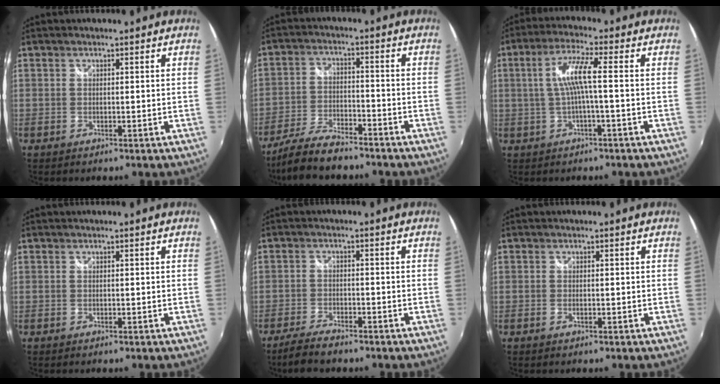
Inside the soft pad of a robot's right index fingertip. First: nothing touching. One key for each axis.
{"total": 10.5, "fx": -8.8, "fy": 2.9, "fz": 4.8, "tx": -0.120, "ty": -0.011, "tz": -0.163}
{"total": 6.2, "fx": -0.4, "fy": -0.1, "fz": 6.2, "tx": -0.129, "ty": 0.005, "tz": -0.001}
{"total": 0.0}
{"total": 5.4, "fx": -4.5, "fy": 1.4, "fz": 2.5, "tx": -0.073, "ty": -0.006, "tz": -0.086}
{"total": 0.8, "fx": -0.2, "fy": 0.3, "fz": 0.7, "tx": -0.014, "ty": 0.000, "tz": -0.004}